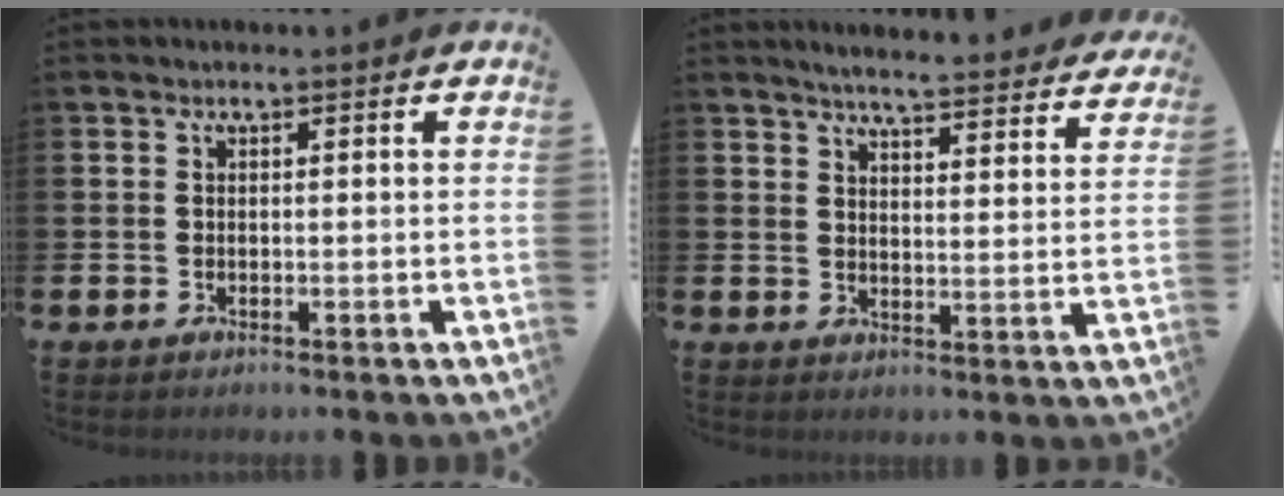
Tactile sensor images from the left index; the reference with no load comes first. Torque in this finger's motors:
{"motor_torque": [0.76, -0.93, 0.39, 0.10]}